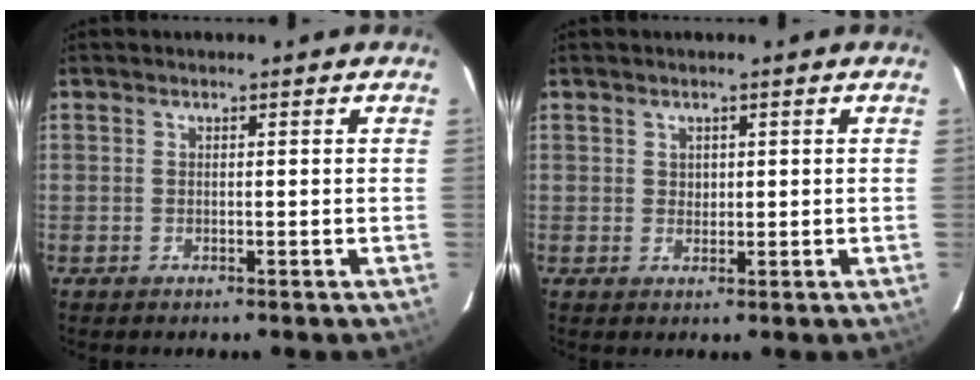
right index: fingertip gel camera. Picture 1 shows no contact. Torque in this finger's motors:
{"motor_torque": [-0.16, 0.08, -0.03, 0.00]}